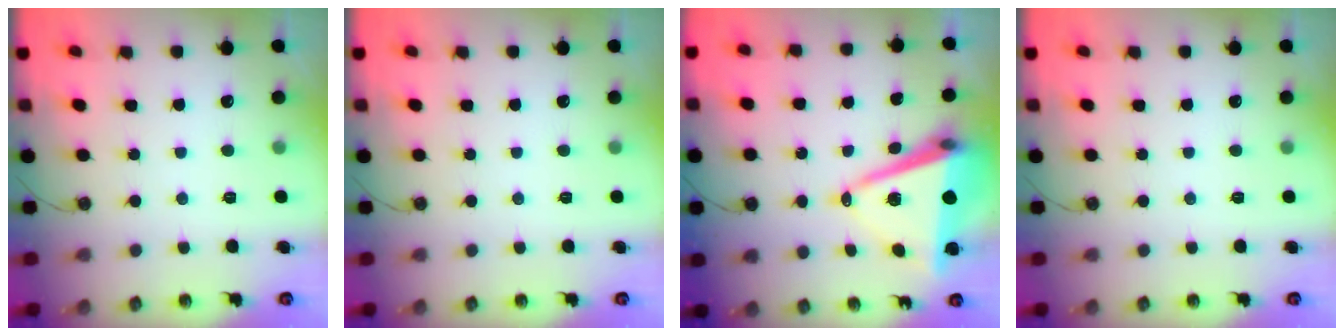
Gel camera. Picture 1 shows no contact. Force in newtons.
{"total": 0.0}
{"total": 11.7, "press": 11.0, "slide": 4.0}
{"total": 0.0}